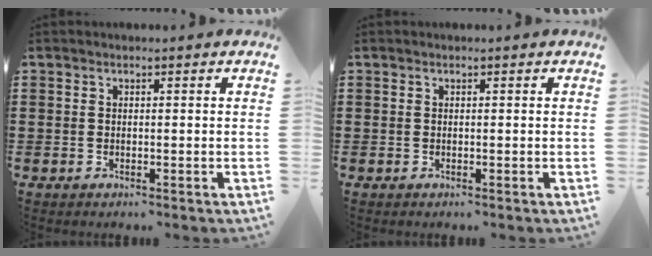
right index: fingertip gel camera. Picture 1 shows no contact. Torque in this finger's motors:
{"motor_torque": [-0.10, 0.09, 0.00, -0.01]}